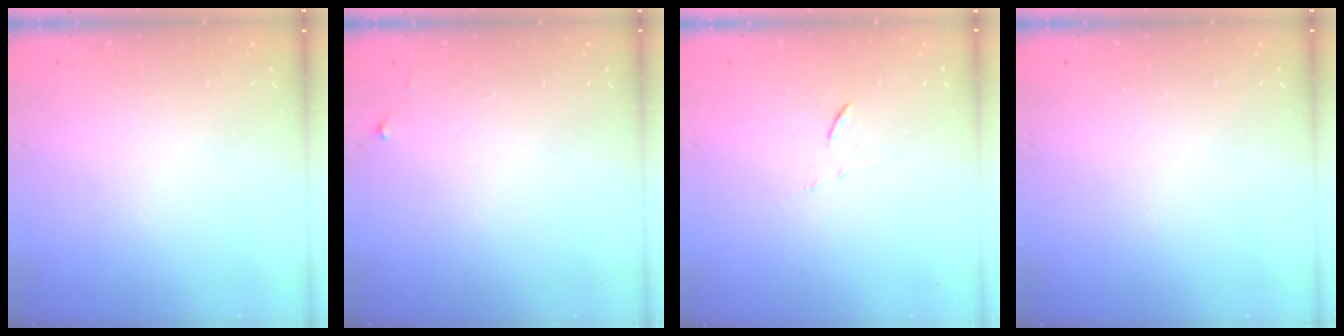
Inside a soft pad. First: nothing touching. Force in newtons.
{"total": 3.9, "press": 3.9, "slide": 0.4}
{"total": 5.5, "press": 5.4, "slide": 0.7}
{"total": 0.0}